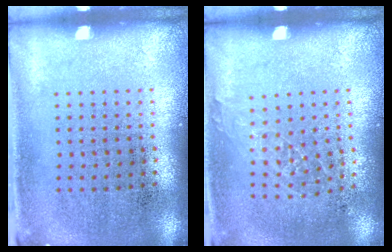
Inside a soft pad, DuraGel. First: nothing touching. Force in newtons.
{"total": 0.8, "press": 0.8, "slide": 0.3}